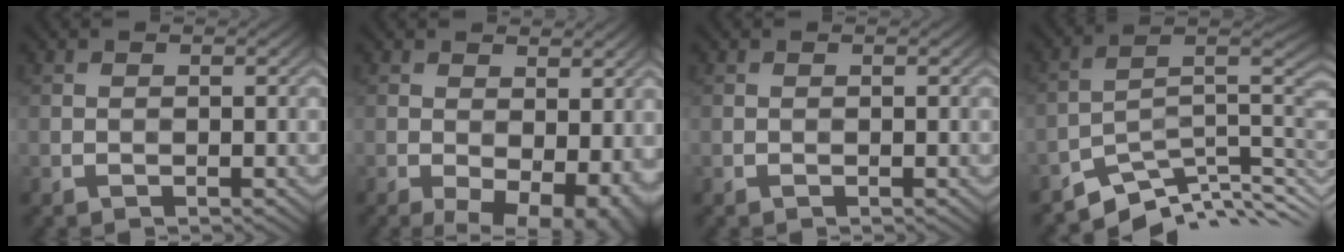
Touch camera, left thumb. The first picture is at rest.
{"total": 8.0, "force": [-1.9, 4.5, 6.4], "torque": [-0.086, -0.018, -0.020]}
{"total": 0.0}
{"total": 9.7, "force": [-6.0, 4.2, 6.3], "torque": [-0.094, -0.004, -0.106]}